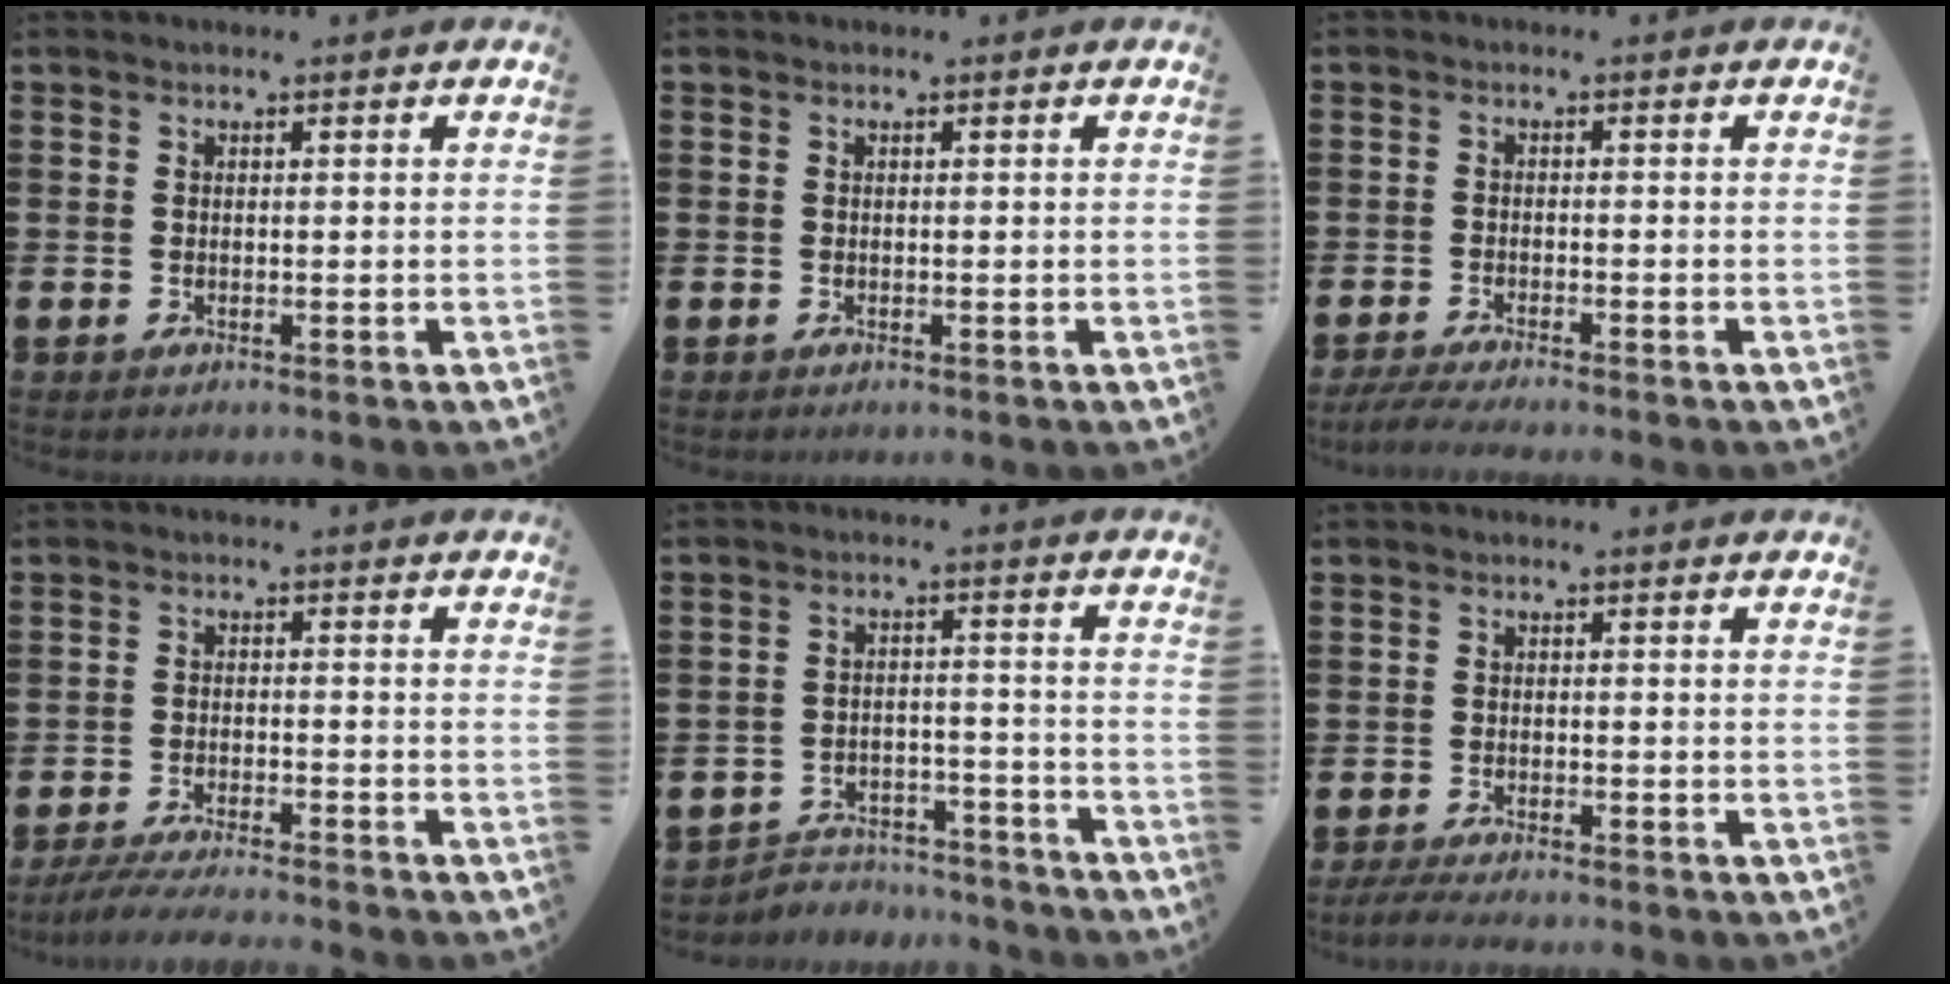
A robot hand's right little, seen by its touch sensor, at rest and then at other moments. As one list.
[{"total": 0.0}, {"total": 2.3, "force": [-1.9, 0.0, 1.3], "torque": [-0.026, -0.003, -0.037]}, {"total": 3.7, "force": [-3.5, -0.1, 1.4], "torque": [-0.029, -0.006, -0.068]}, {"total": 3.9, "force": [-3.8, 1.0, 0.2], "torque": [-0.008, 0.008, -0.080]}, {"total": 2.0, "force": [-1.8, 0.1, 0.8], "torque": [-0.014, 0.005, -0.035]}]